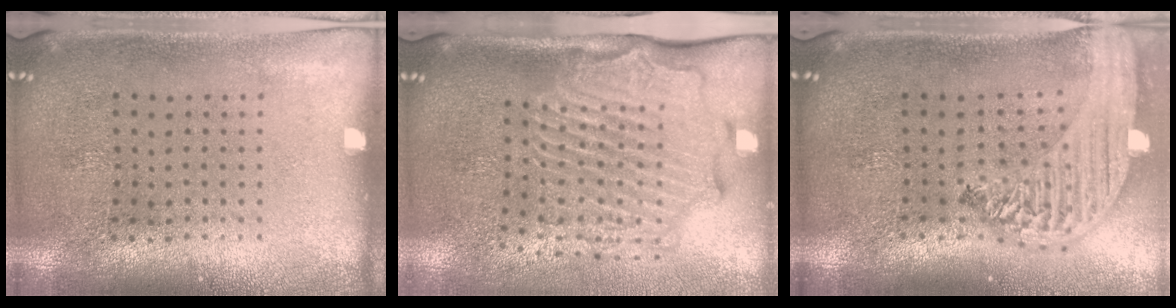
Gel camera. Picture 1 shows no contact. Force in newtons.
{"total": 2.7, "press": 2.2, "slide": 1.7}
{"total": 2.5, "press": 2.1, "slide": 1.4}